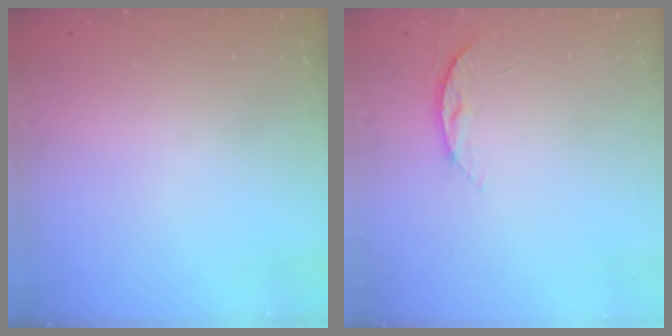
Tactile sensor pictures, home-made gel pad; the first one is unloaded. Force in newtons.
{"total": 5.8, "press": 5.8, "slide": 0.6}